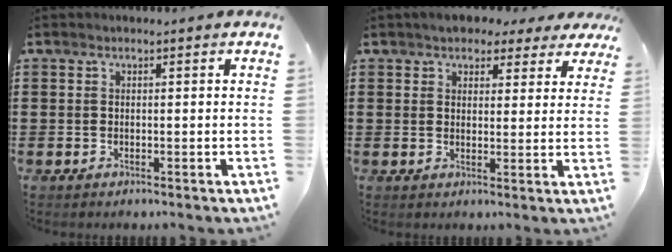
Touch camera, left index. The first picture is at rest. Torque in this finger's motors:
{"motor_torque": [2.14, 0.00, 0.67, 0.00]}